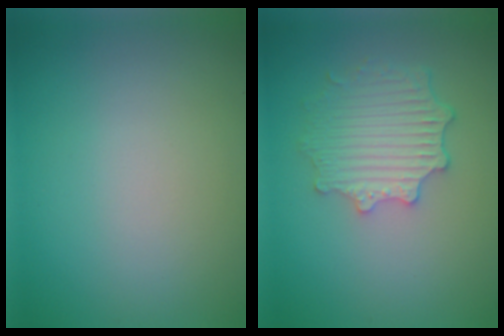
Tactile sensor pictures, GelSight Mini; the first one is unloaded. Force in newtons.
{"total": 4.7, "press": 3.9, "slide": 2.7}